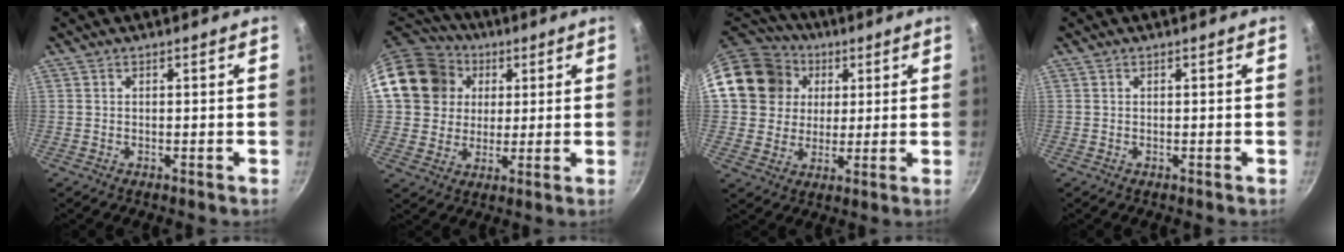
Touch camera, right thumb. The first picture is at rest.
{"total": 17.1, "force": [4.7, 15.0, 6.8], "torque": [-0.115, 0.025, 0.085]}
{"total": 16.9, "force": [4.8, 14.9, 6.2], "torque": [-0.106, 0.023, 0.086]}
{"total": 0.0}